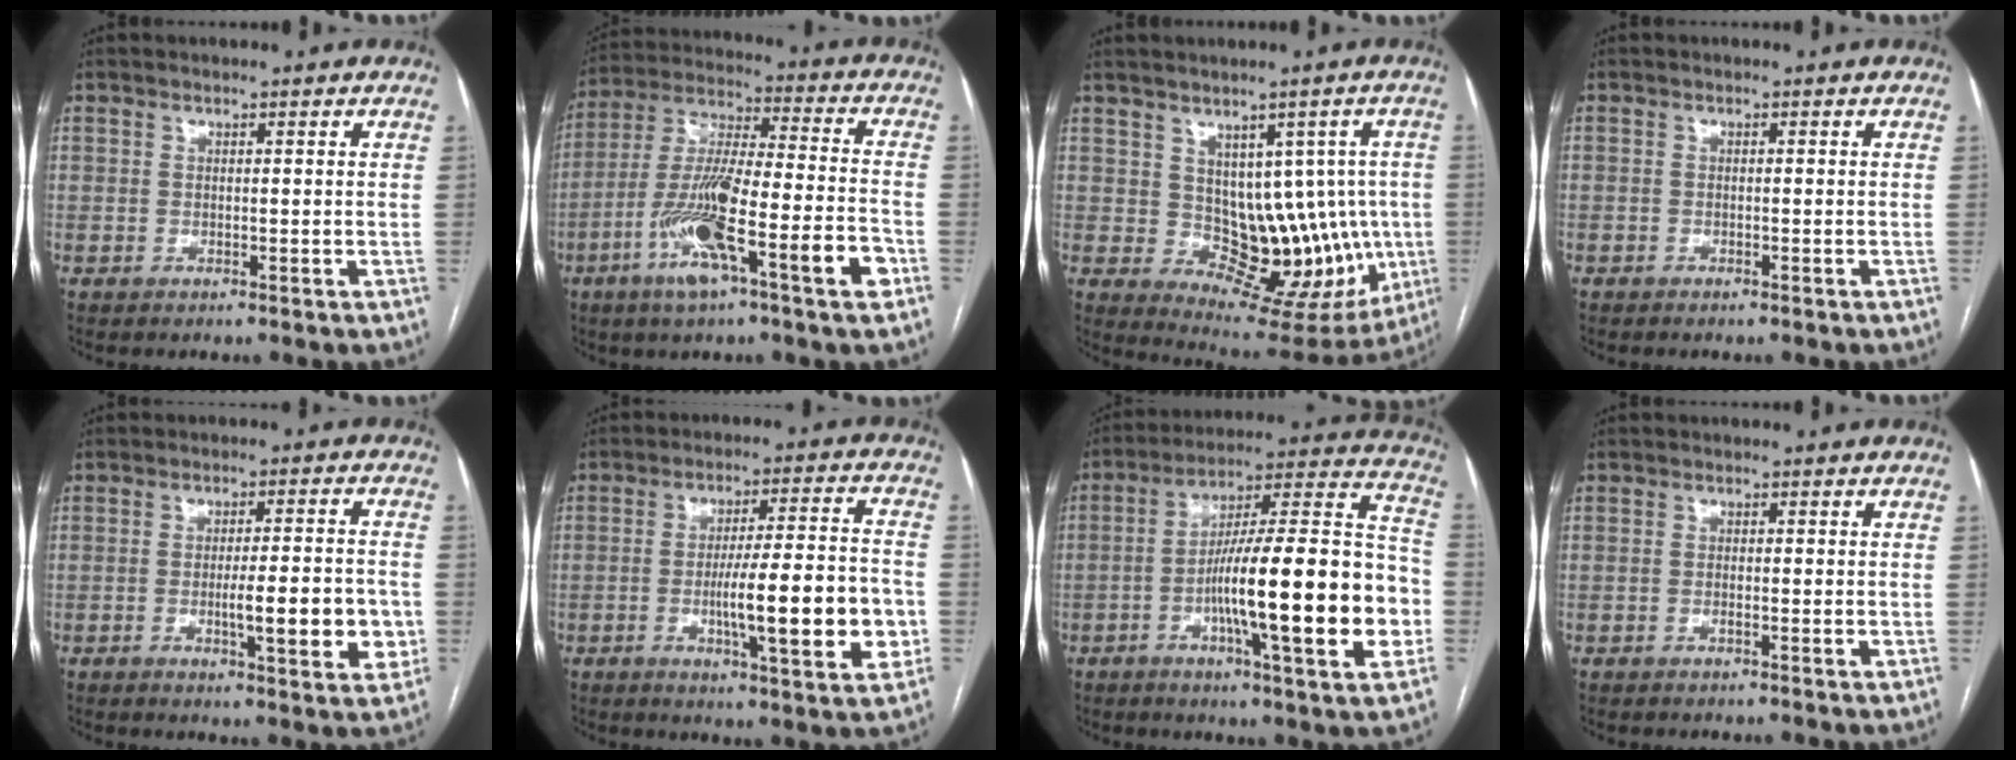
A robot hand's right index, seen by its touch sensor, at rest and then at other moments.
{"total": 17.6, "force": [-7.4, 1.4, 16.0], "torque": [-0.286, -0.002, -0.128]}
{"total": 12.5, "force": [0.3, 8.6, 9.1], "torque": [-0.089, 0.024, 0.031]}
{"total": 0.5, "force": [-0.5, 0.1, 0.2], "torque": [-0.006, 0.000, -0.009]}
{"total": 9.9, "force": [-2.2, 1.7, 9.5], "torque": [-0.130, 0.000, -0.027]}
{"total": 15.2, "force": [-3.3, 1.7, 14.8], "torque": [-0.224, 0.000, -0.048]}
{"total": 23.8, "force": [-5.6, 2.2, 23.0], "torque": [-0.311, 0.012, -0.088]}
{"total": 1.5, "force": [-0.4, 0.4, 1.4], "torque": [-0.024, -0.001, -0.006]}